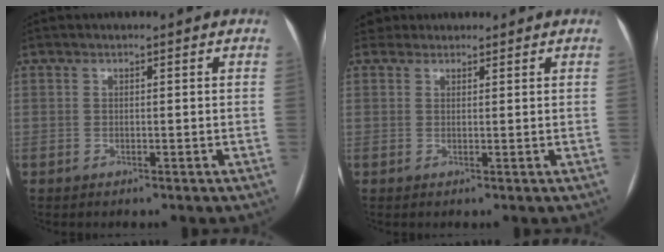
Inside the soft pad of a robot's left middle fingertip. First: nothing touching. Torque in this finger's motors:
{"motor_torque": [-0.10, 0.07, -0.03, -0.01]}